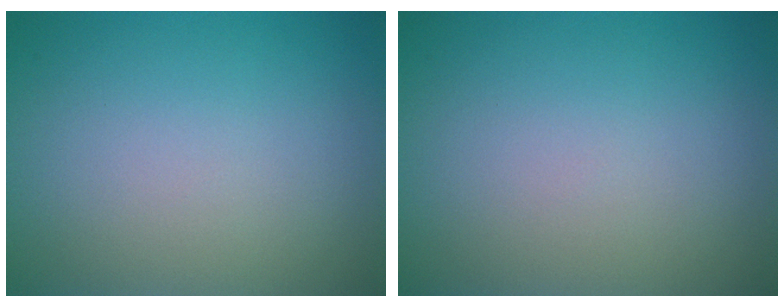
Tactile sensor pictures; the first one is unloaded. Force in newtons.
{"total": 0.5, "press": 0.5, "slide": 0.1}